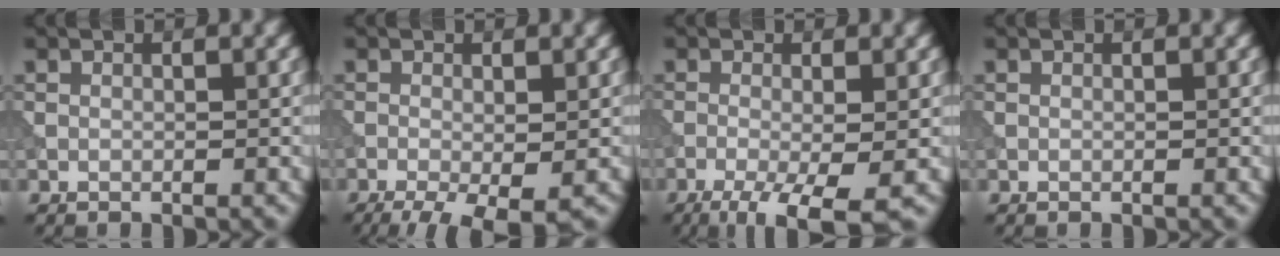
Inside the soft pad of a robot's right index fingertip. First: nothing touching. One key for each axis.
{"total": 5.3, "fx": -2.5, "fy": 1.6, "fz": 4.4, "tx": -0.076, "ty": -0.007, "tz": -0.039}
{"total": 6.7, "fx": -3.3, "fy": 1.8, "fz": 5.6, "tx": -0.098, "ty": -0.012, "tz": -0.053}
{"total": 0.0}